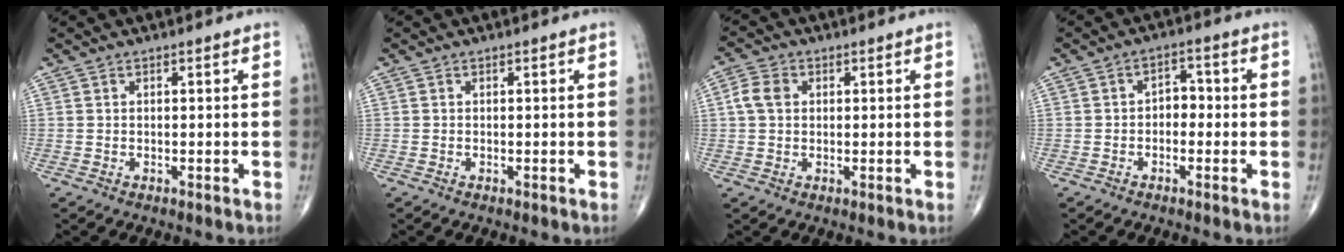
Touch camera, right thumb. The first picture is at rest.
{"total": 0.0}
{"total": 4.3, "force": [0.8, 3.4, 2.7], "torque": [-0.052, 0.010, 0.011]}
{"total": 3.4, "force": [-0.6, 2.4, 2.4], "torque": [-0.015, 0.016, -0.020]}